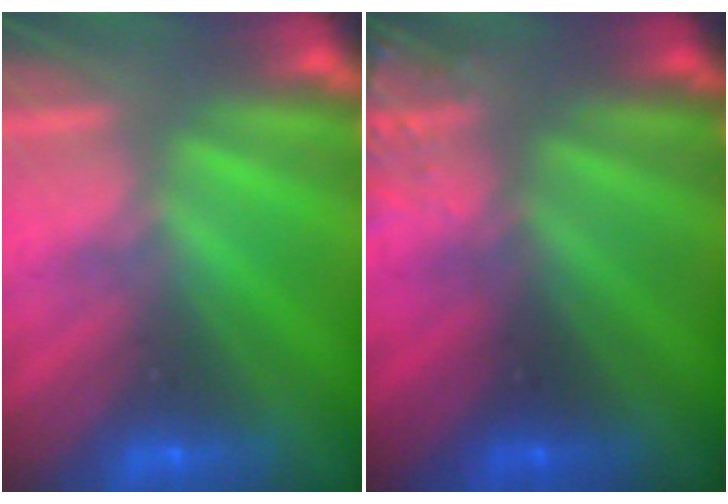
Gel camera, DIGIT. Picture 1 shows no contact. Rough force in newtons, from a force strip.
{"total": 3.4}